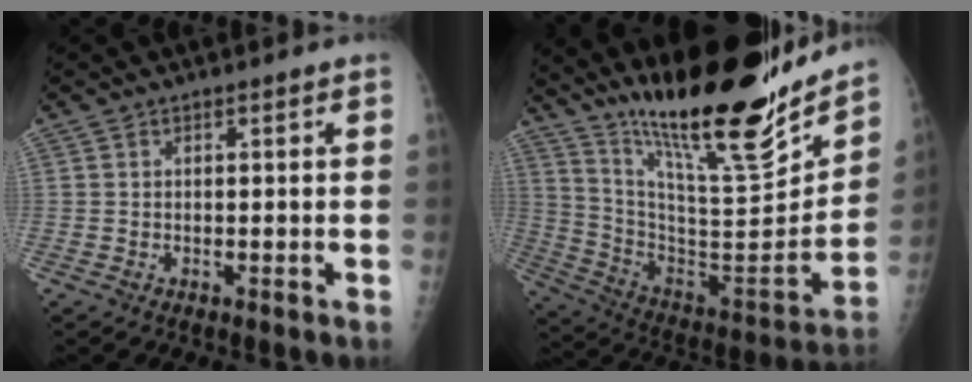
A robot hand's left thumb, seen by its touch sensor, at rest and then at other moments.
{"total": 27.8, "force": [21.6, 5.4, 16.8], "torque": [-0.244, -0.113, 0.354]}